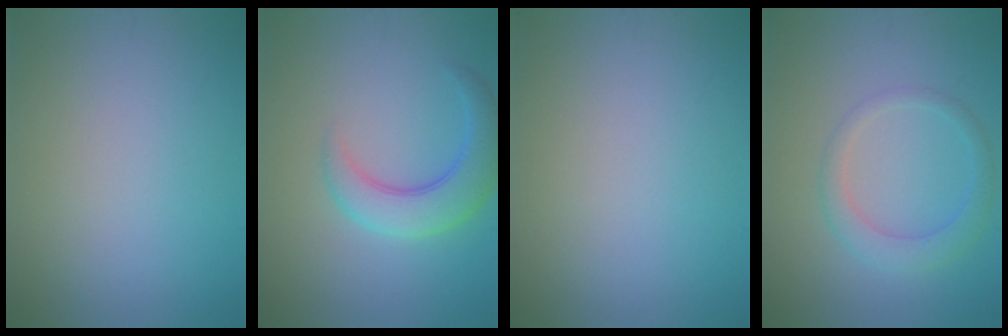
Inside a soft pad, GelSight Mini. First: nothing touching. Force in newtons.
{"total": 4.8, "press": 4.8, "slide": 0.2}
{"total": 0.0}
{"total": 2.7, "press": 2.7, "slide": 0.1}